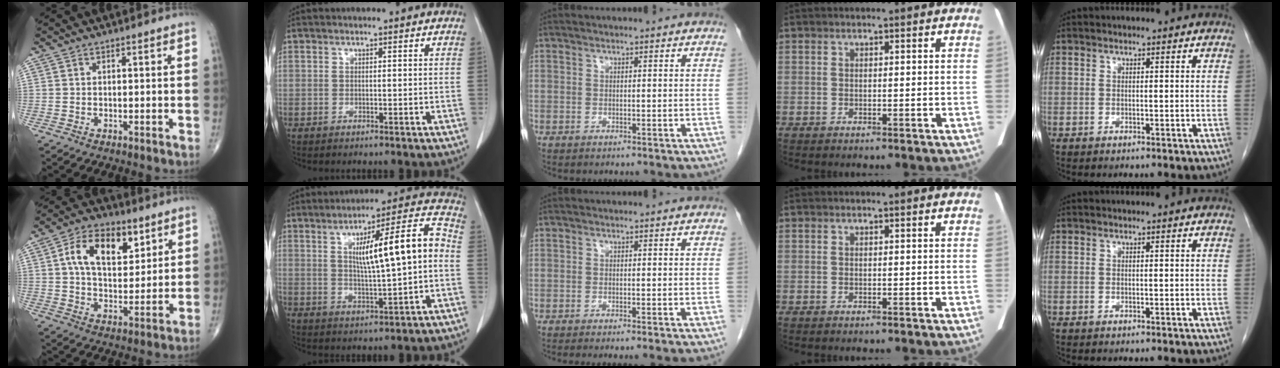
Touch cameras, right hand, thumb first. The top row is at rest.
{"thumb": {"total": 13.7, "force": [5.2, 7.9, 9.9], "torque": [-0.138, -0.011, 0.090]}, "index": {"total": 13.2, "force": [0.9, 1.5, 13.1], "torque": [-0.197, 0.025, 0.014]}, "middle": {"total": 3.3, "force": [-2.8, -0.5, 1.7], "torque": [-0.015, -0.001, -0.039]}}